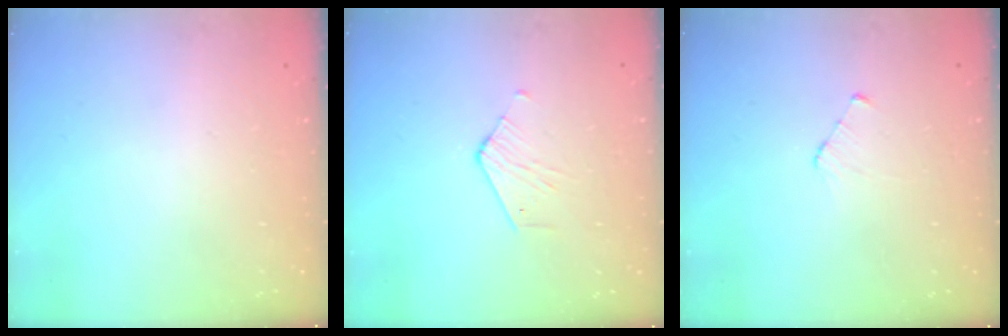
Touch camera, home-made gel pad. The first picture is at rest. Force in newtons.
{"total": 2.7, "press": 2.7, "slide": 0.3}
{"total": 3.8, "press": 3.8, "slide": 0.3}